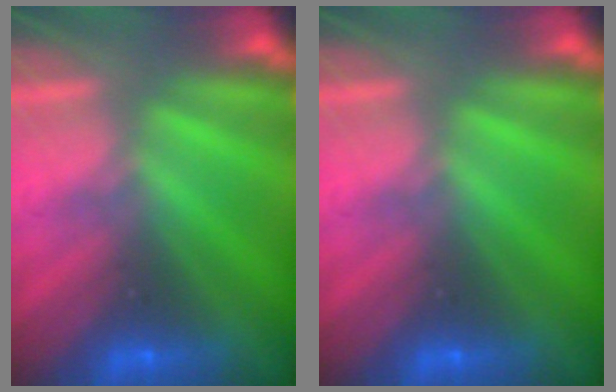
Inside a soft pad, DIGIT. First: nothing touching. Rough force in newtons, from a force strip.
{"total": 0.0}